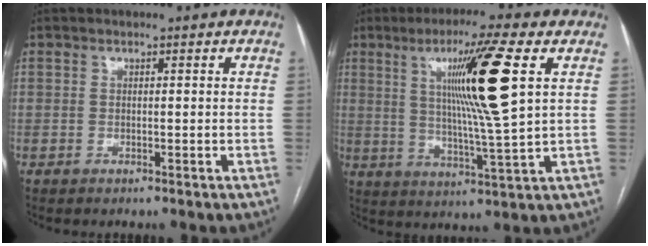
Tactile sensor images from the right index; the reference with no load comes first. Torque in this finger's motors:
{"motor_torque": [1.28, 0.86, 0.69, 0.21]}